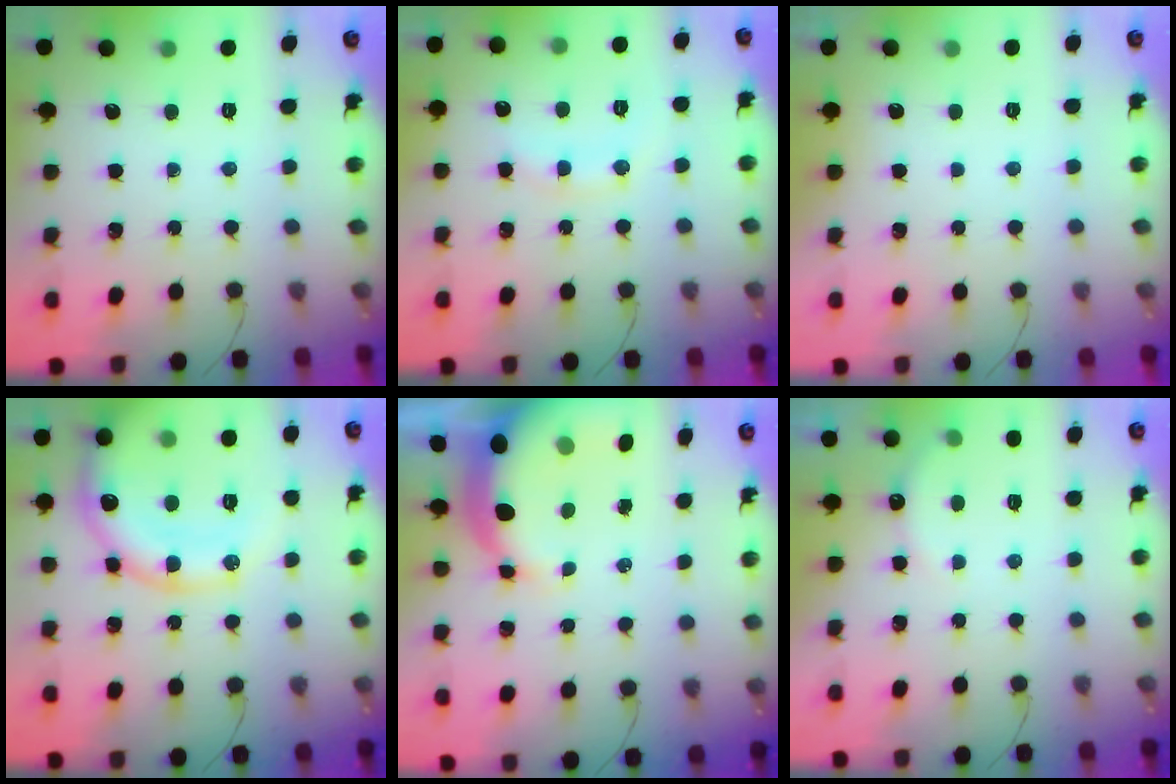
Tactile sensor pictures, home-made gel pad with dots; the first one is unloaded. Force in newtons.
{"total": 9.3, "press": 9.2, "slide": 1.0}
{"total": 3.0, "press": 3.0, "slide": 0.1}
{"total": 18.8, "press": 18.6, "slide": 2.9}
{"total": 7.8, "press": 7.5, "slide": 1.9}
{"total": 6.1, "press": 6.0, "slide": 1.2}